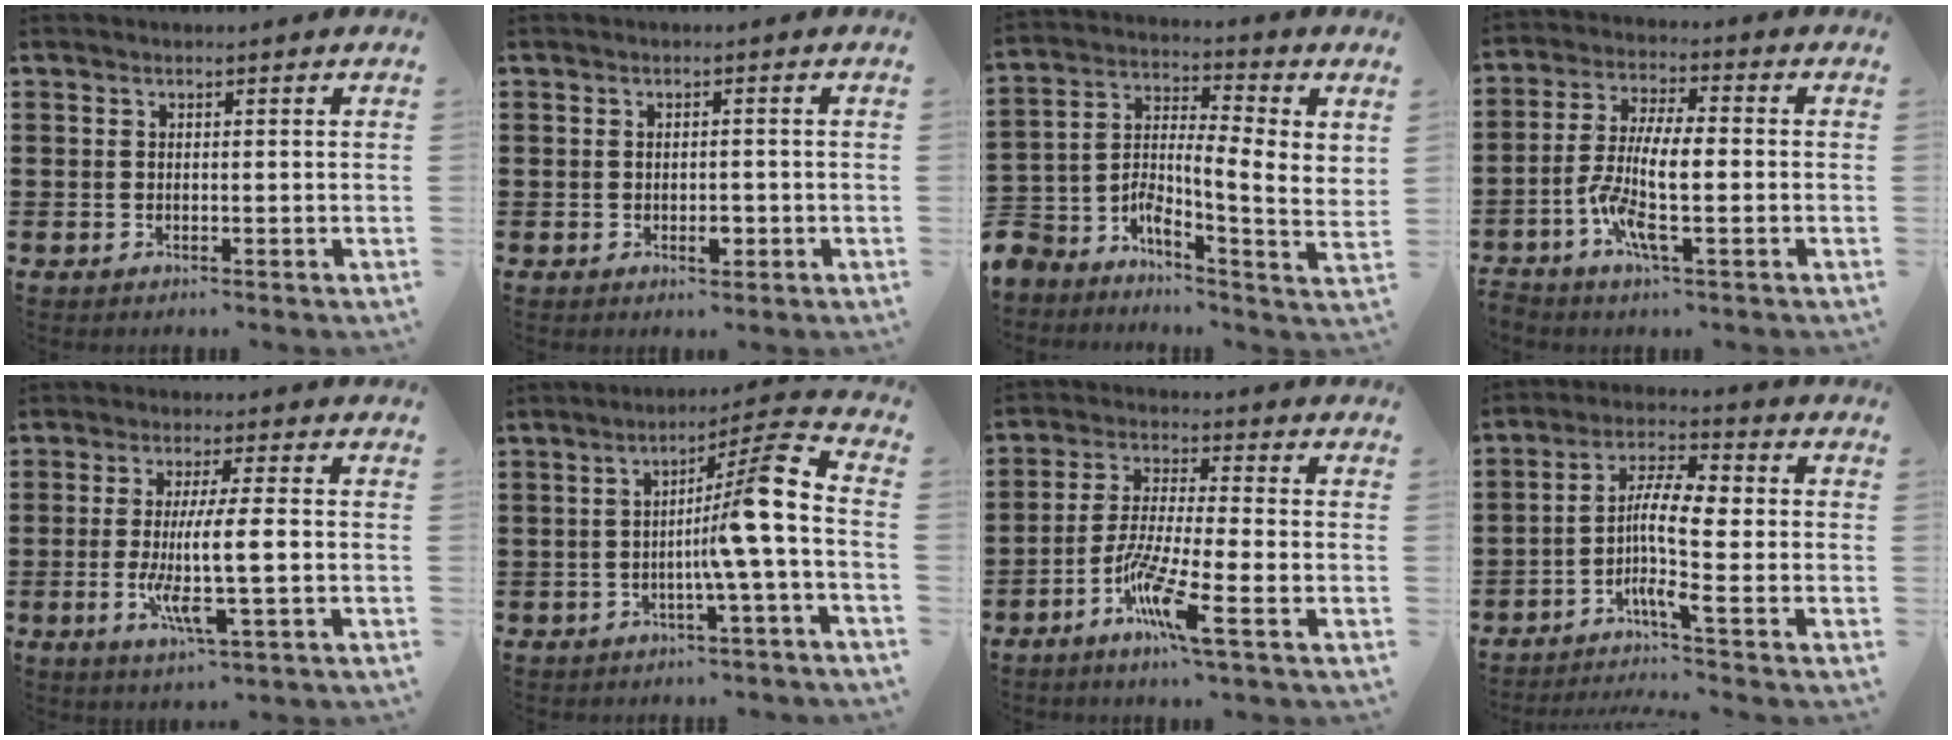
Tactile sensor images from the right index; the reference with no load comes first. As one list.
[{"total": 2.2, "force": [-0.6, 1.1, 1.8], "torque": [-0.034, 0.000, -0.011]}, {"total": 4.3, "force": [-1.3, 1.0, 4.0], "torque": [-0.101, -0.047, -0.034]}, {"total": 8.6, "force": [-2.5, 2.2, 7.9], "torque": [-0.172, -0.010, -0.053]}, {"total": 8.9, "force": [-1.3, 1.1, 8.7], "torque": [-0.161, -0.011, -0.024]}, {"total": 9.1, "force": [-2.2, -0.5, 8.8], "torque": [-0.141, -0.024, -0.052]}, {"total": 9.9, "force": [-5.0, 1.0, 8.5], "torque": [-0.178, -0.012, -0.096]}, {"total": 9.3, "force": [-1.3, 2.2, 8.9], "torque": [-0.179, -0.002, -0.030]}]